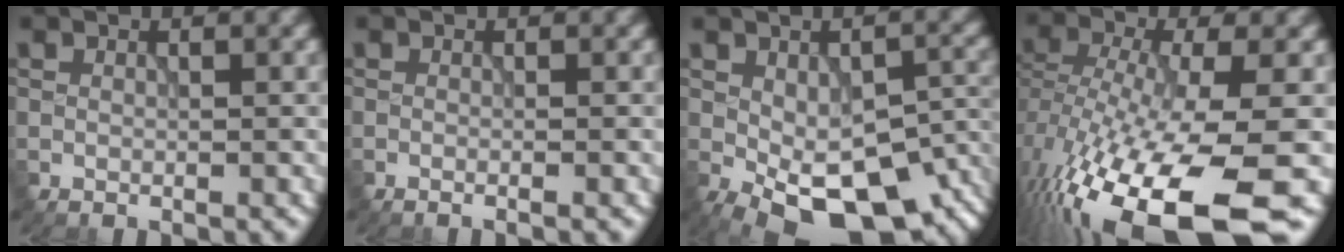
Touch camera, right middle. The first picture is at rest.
{"total": 1.0, "force": [-0.3, 0.4, 0.9], "torque": [-0.007, -0.007, -0.012]}
{"total": 12.2, "force": [-4.8, 5.8, 9.6], "torque": [-0.151, -0.021, -0.065]}
{"total": 16.3, "force": [-8.5, 5.2, 13.0], "torque": [-0.263, -0.038, -0.129]}